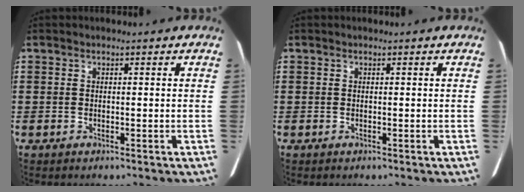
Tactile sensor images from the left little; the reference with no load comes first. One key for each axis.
{"total": 0.0}